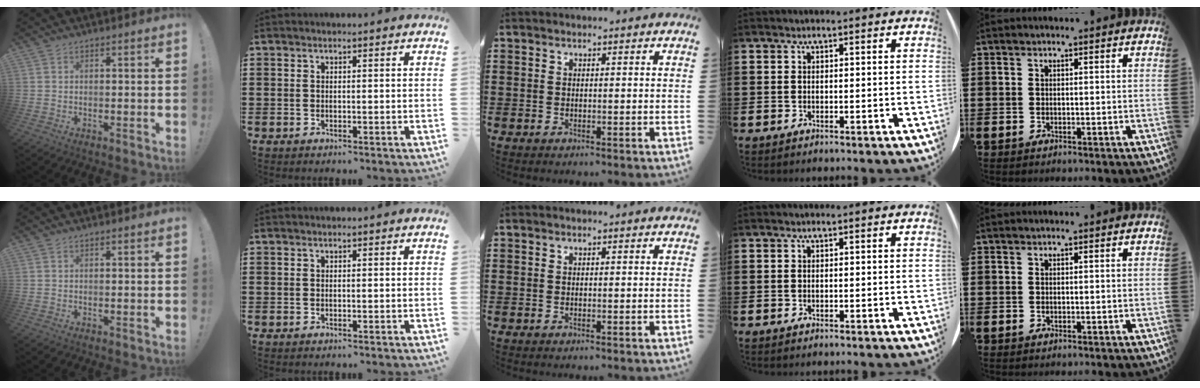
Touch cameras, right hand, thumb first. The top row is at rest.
{}